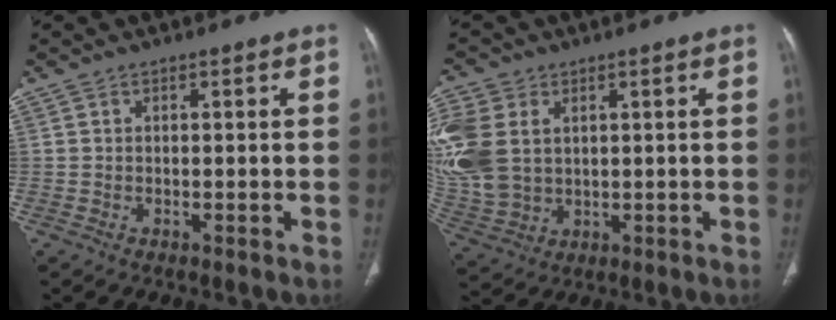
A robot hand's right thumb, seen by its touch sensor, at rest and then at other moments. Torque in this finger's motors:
{"motor_torque": [0.20, 0.26, 0.97, 0.89, 0.16]}